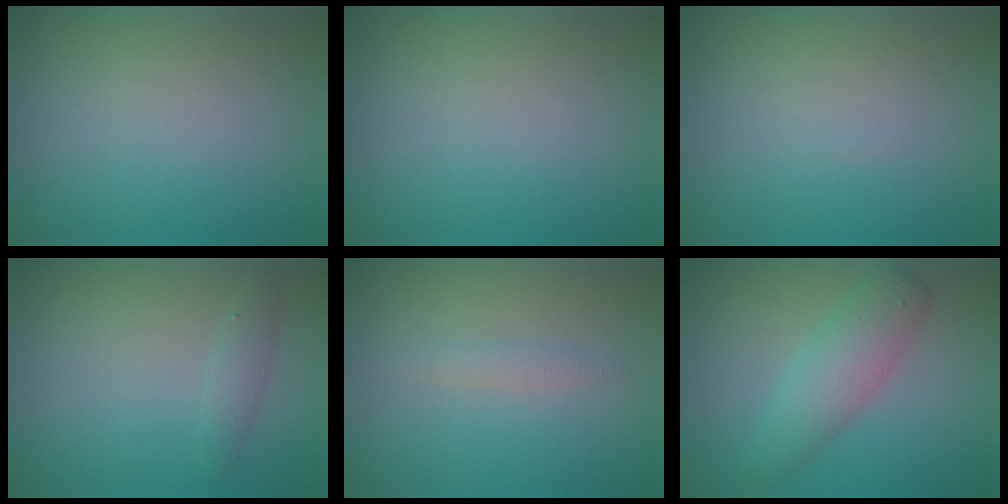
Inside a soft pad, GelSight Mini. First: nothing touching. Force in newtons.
{"total": 0.0}
{"total": 0.0}
{"total": 1.3, "press": 1.3, "slide": 0.1}
{"total": 1.0, "press": 1.0, "slide": 0.0}
{"total": 4.0, "press": 4.0, "slide": 0.1}